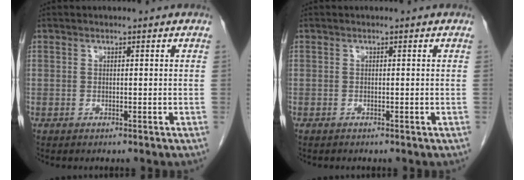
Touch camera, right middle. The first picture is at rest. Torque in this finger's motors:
{"motor_torque": [0.21, -0.08, 0.03, 0.01]}